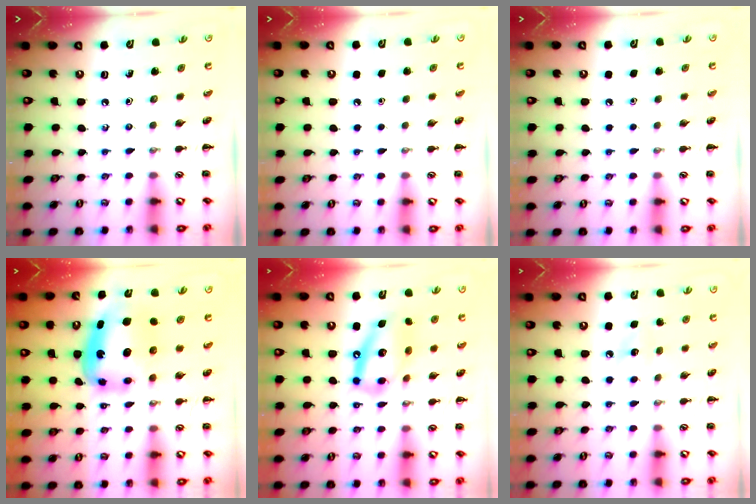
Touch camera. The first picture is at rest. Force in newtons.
{"total": 1.8, "press": 1.8, "slide": 0.1}
{"total": 1.6, "press": 1.6, "slide": 0.1}
{"total": 7.0, "press": 6.7, "slide": 2.2}
{"total": 14.4, "press": 14.1, "slide": 2.8}
{"total": 7.8, "press": 7.5, "slide": 2.1}